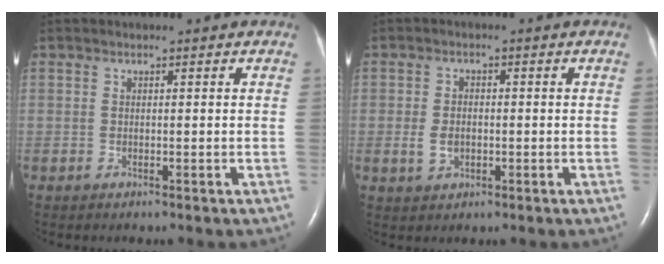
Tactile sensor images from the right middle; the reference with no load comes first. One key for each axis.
{"total": 3.3, "fx": -0.6, "fy": 2.2, "fz": 2.3, "tx": -0.051, "ty": 0.002, "tz": -0.009}